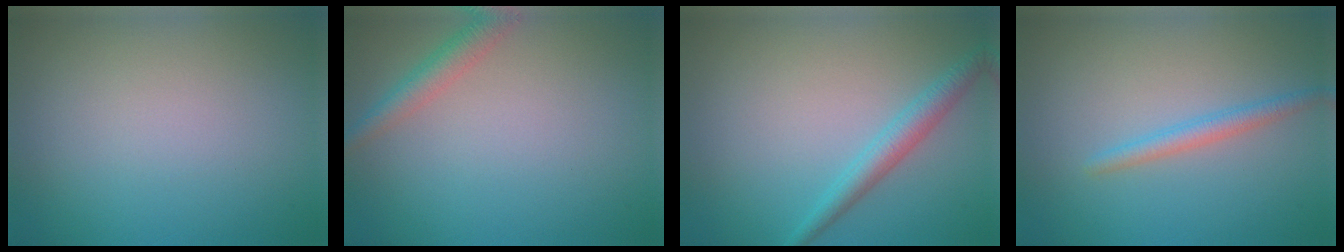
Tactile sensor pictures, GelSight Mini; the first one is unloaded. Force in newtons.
{"total": 2.4, "press": 2.4, "slide": 0.1}
{"total": 2.6, "press": 2.6, "slide": 0.1}
{"total": 1.8, "press": 1.8, "slide": 0.0}